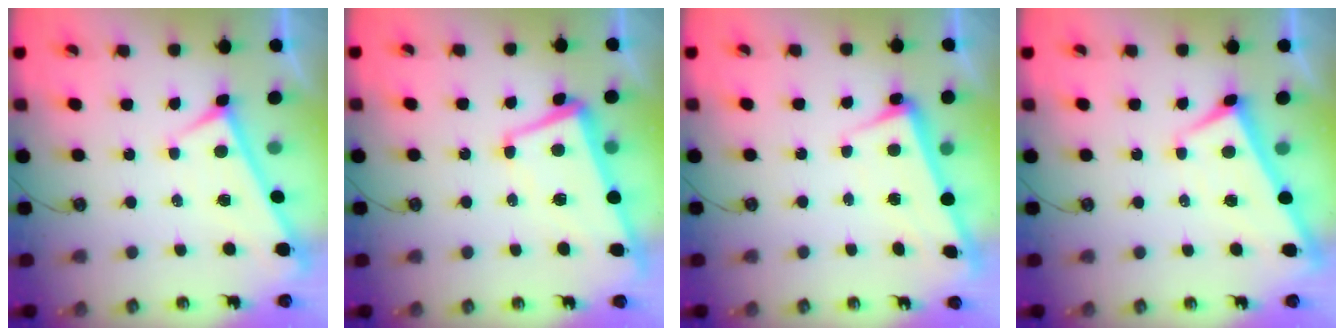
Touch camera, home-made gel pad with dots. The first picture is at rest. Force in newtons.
{"total": 2.2, "press": 1.4, "slide": 1.8}
{"total": 2.3, "press": 2.2, "slide": 0.7}
{"total": 3.1, "press": 3.1, "slide": 0.5}